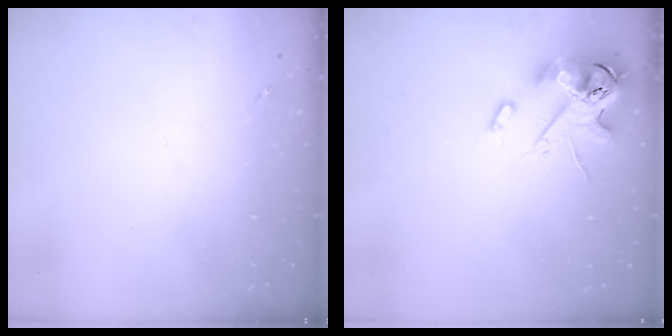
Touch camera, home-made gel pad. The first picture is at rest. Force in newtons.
{"total": 14.5, "press": 14.3, "slide": 2.4}